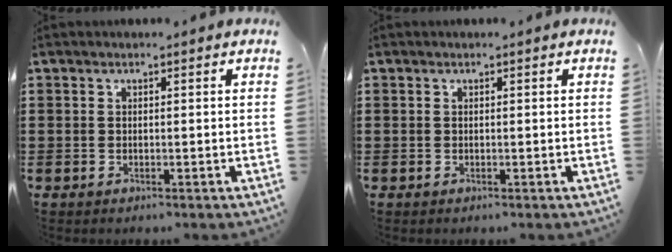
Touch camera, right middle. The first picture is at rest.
{"total": 0.0}